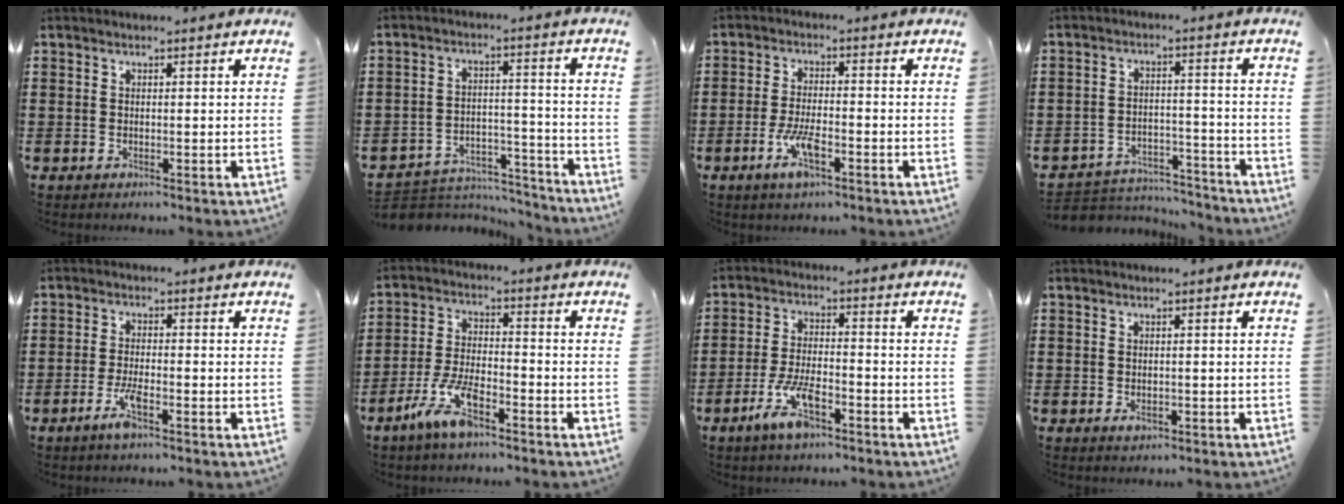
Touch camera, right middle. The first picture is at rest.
{"total": 5.3, "force": [-5.2, 1.2, 0.2], "torque": [-0.005, 0.013, -0.106]}
{"total": 5.9, "force": [-2.7, 1.8, 4.9], "torque": [-0.105, -0.003, -0.053]}
{"total": 4.7, "force": [-4.6, 1.0, 0.1], "torque": [-0.012, 0.008, -0.100]}
{"total": 4.0, "force": [-2.2, 0.7, 3.3], "torque": [-0.068, -0.004, -0.042]}
{"total": 7.7, "force": [-4.9, 2.4, 5.4], "torque": [-0.128, -0.002, -0.095]}
{"total": 7.6, "force": [-4.2, 2.6, 5.7], "torque": [-0.130, -0.003, -0.081]}
{"total": 0.9, "force": [-0.4, 0.5, 0.6], "torque": [-0.013, -0.004, -0.007]}